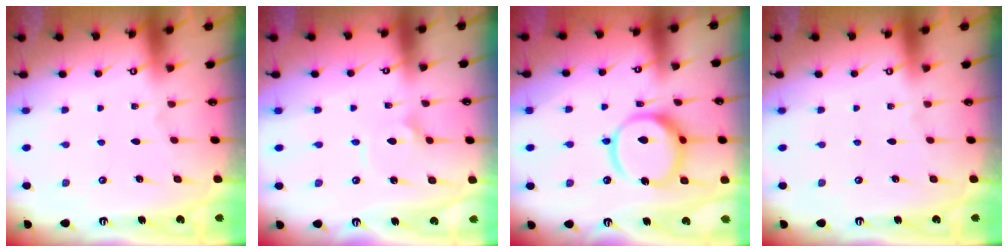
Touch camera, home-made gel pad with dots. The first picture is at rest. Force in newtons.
{"total": 2.6, "press": 2.6, "slide": 0.2}
{"total": 14.1, "press": 14.0, "slide": 1.8}
{"total": 0.0}